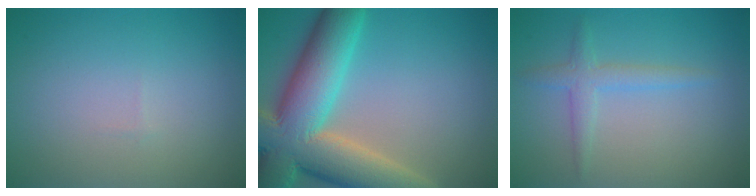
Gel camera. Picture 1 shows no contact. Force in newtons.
{"total": 13.4, "press": 13.3, "slide": 1.1}
{"total": 2.1, "press": 2.1, "slide": 0.1}